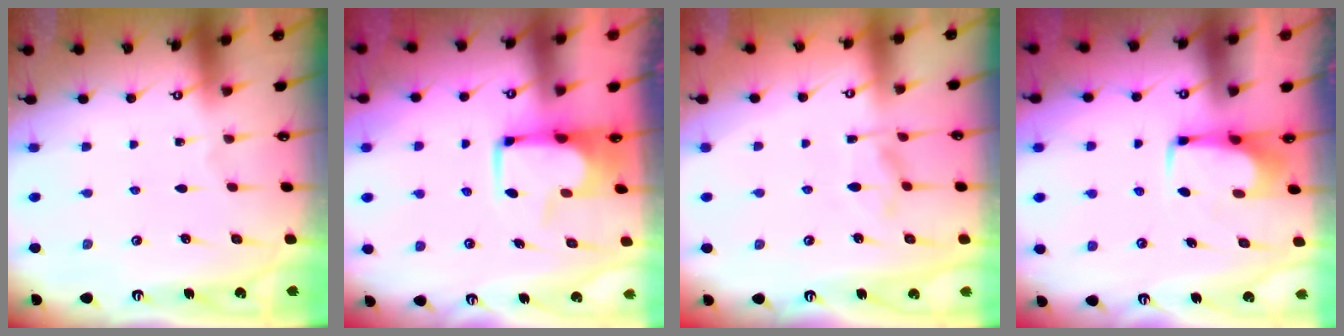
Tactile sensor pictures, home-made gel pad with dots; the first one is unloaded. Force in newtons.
{"total": 2.7, "press": 2.7, "slide": 0.5}
{"total": 3.8, "press": 3.6, "slide": 1.1}
{"total": 1.8, "press": 1.6, "slide": 0.6}